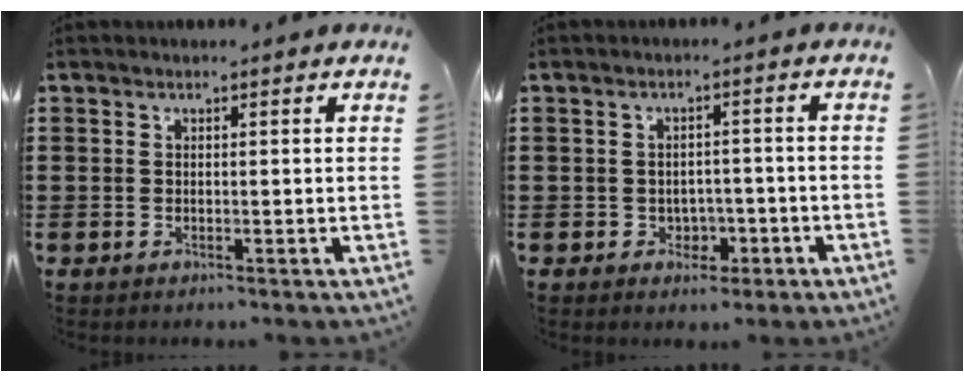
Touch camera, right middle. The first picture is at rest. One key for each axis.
{"total": 2.9, "fx": -1.7, "fy": 2.1, "fz": 1.0, "tx": -0.027, "ty": 0.006, "tz": -0.038}